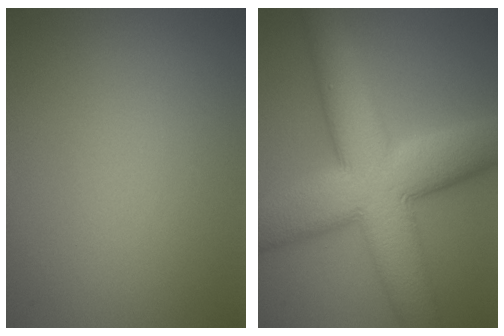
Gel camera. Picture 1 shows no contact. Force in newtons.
{"total": 12.1, "press": 12.1, "slide": 0.3}